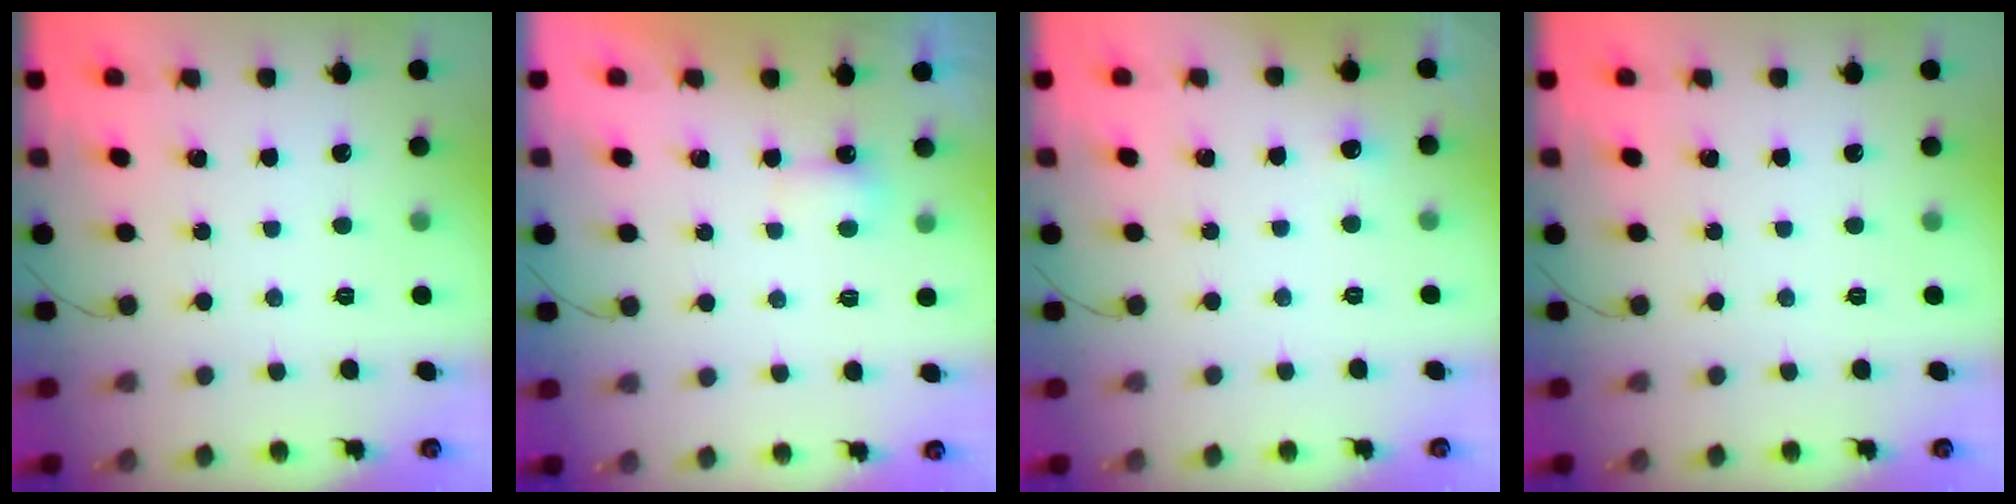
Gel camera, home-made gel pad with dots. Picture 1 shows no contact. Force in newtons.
{"total": 3.0, "press": 2.9, "slide": 0.8}
{"total": 2.9, "press": 2.7, "slide": 1.0}
{"total": 0.0}